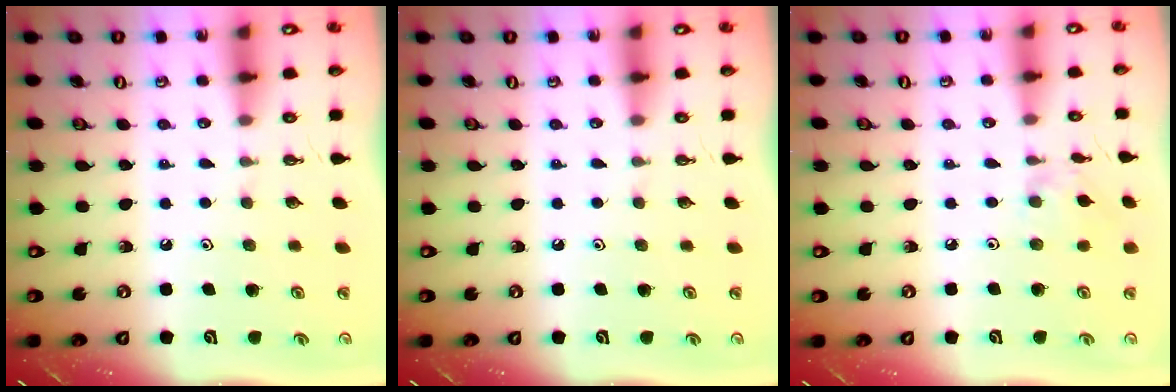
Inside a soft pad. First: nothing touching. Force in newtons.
{"total": 0.0}
{"total": 2.8, "press": 2.7, "slide": 0.5}